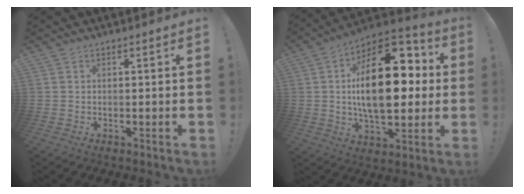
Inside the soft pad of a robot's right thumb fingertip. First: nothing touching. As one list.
[{"total": 25.9, "force": [2.7, 13.8, 21.8], "torque": [-0.348, -0.001, 0.043]}]